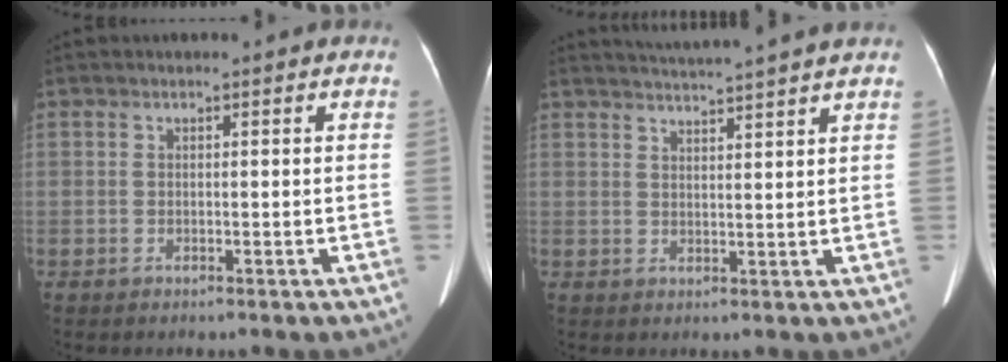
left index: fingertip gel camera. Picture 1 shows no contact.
{"total": 8.5, "force": [7.9, -1.2, 3.0], "torque": [-0.053, 0.016, 0.102]}